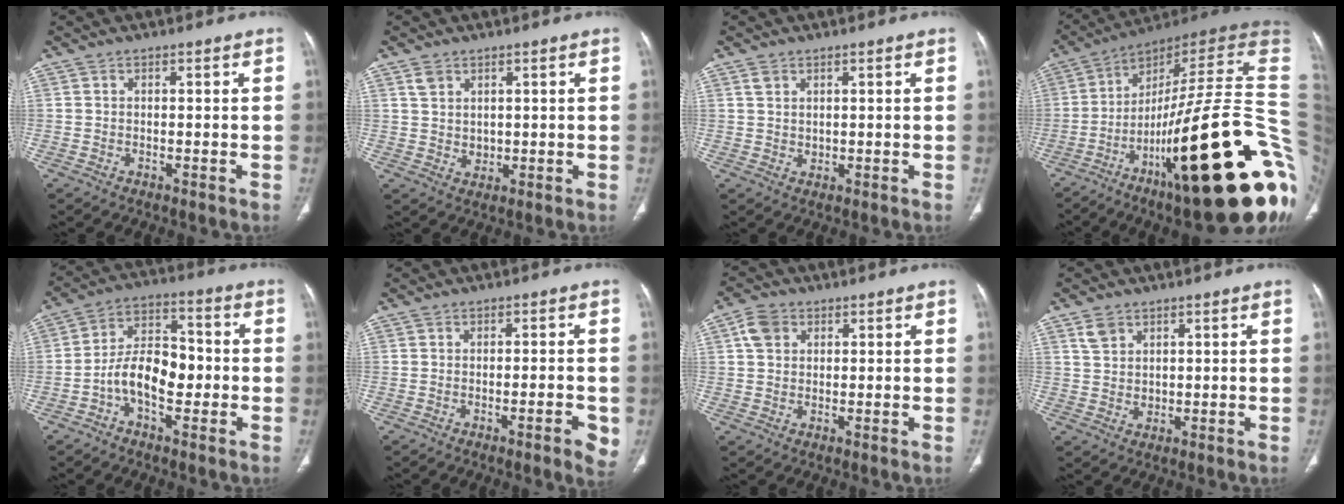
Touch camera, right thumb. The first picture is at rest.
{"total": 3.4, "force": [1.9, 2.5, 1.4], "torque": [-0.020, -0.014, 0.045]}
{"total": 2.0, "force": [1.3, 1.4, 0.8], "torque": [-0.011, -0.007, 0.028]}
{"total": 38.4, "force": [-9.9, 8.3, 36.1], "torque": [-0.430, 0.059, -0.154]}
{"total": 10.9, "force": [-2.6, 6.3, 8.5], "torque": [-0.125, 0.040, -0.055]}
{"total": 4.8, "force": [-1.7, 0.9, 4.4], "torque": [-0.050, -0.001, -0.020]}
{"total": 4.5, "force": [1.7, 3.5, 2.3], "torque": [-0.035, 0.004, 0.033]}
{"total": 3.7, "force": [2.2, 2.5, 1.4], "torque": [-0.019, -0.013, 0.051]}